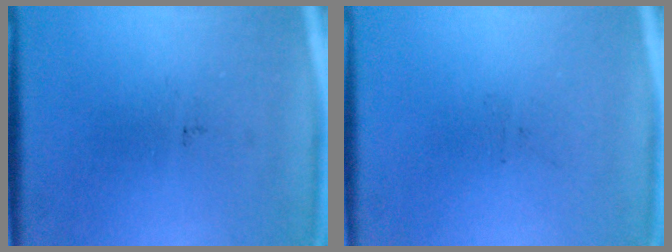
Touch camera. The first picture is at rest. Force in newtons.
{"total": 0.0}